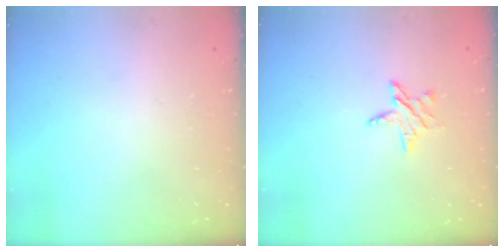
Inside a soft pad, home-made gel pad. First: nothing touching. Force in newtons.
{"total": 6.6, "press": 6.5, "slide": 0.6}